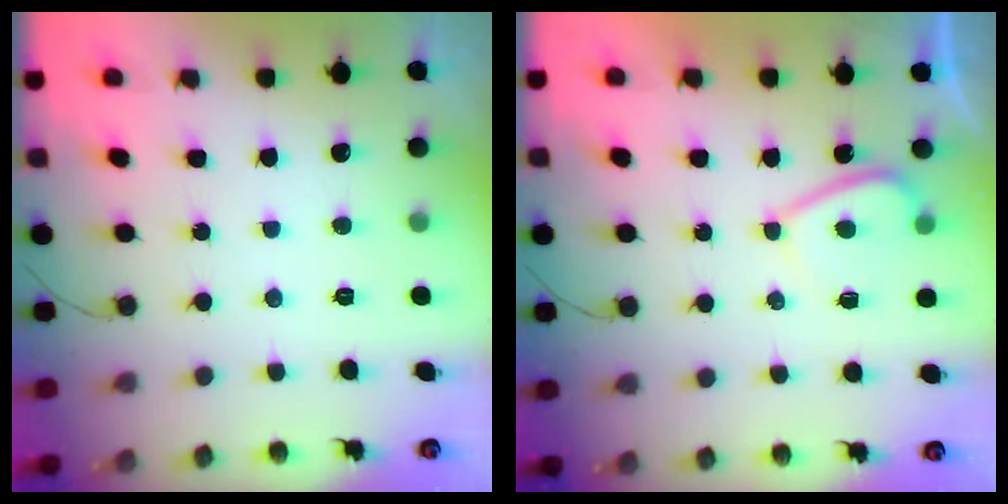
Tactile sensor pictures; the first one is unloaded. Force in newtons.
{"total": 4.5, "press": 4.3, "slide": 1.1}